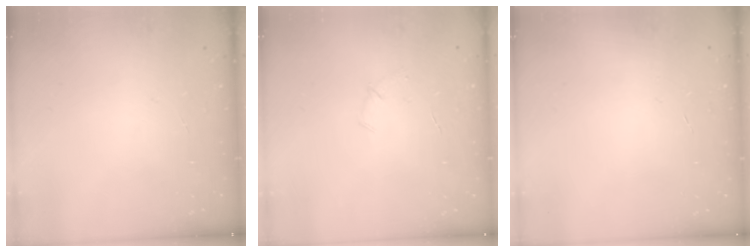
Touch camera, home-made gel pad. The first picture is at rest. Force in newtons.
{"total": 4.7, "press": 4.5, "slide": 1.3}
{"total": 0.0}